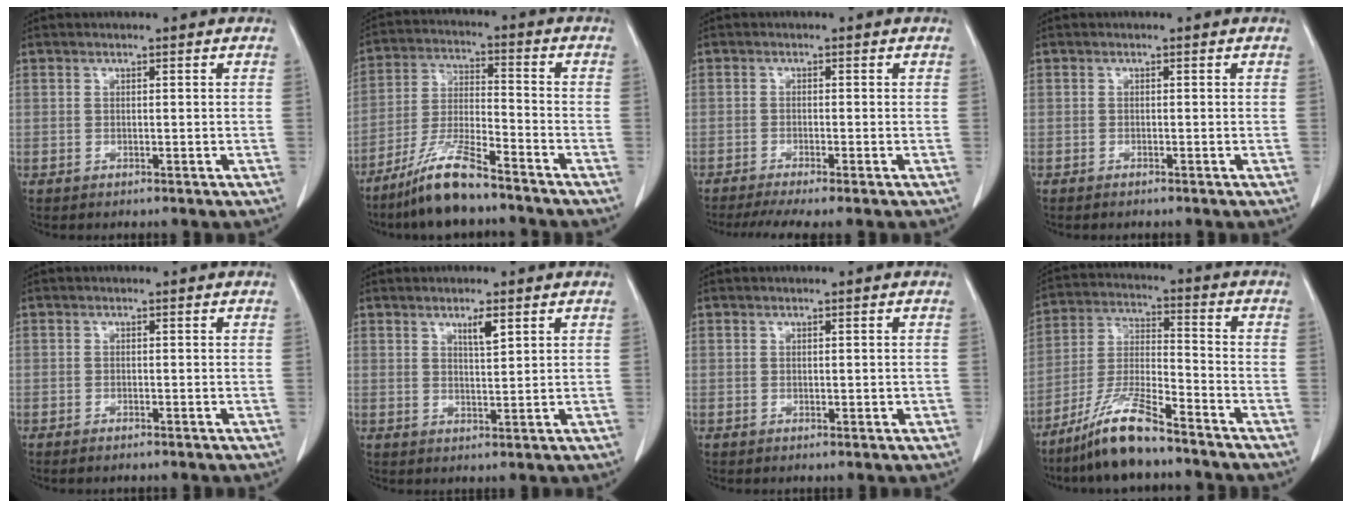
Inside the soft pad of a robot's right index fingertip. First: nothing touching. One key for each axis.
{"total": 10.6, "fx": -8.3, "fy": 1.2, "fz": 6.5, "tx": -0.134, "ty": -0.022, "tz": -0.160}
{"total": 5.6, "fx": -4.4, "fy": -0.1, "fz": 3.4, "tx": -0.050, "ty": -0.009, "tz": -0.071}
{"total": 0.6, "fx": -0.5, "fy": 0.0, "fz": 0.2, "tx": -0.009, "ty": -0.001, "tz": -0.009}
{"total": 0.9, "fx": -0.8, "fy": 0.2, "fz": 0.4, "tx": -0.011, "ty": -0.001, "tz": -0.011}
{"total": 2.9, "fx": 1.7, "fy": 0.4, "fz": 2.3, "tx": -0.041, "ty": -0.004, "tz": 0.030}
{"total": 0.8, "fx": 0.0, "fy": 0.4, "fz": 0.7, "tx": -0.010, "ty": -0.002, "tz": 0.005}
{"total": 11.3, "fx": -8.7, "fy": 1.2, "fz": 7.0, "tx": -0.147, "ty": -0.019, "tz": -0.170}